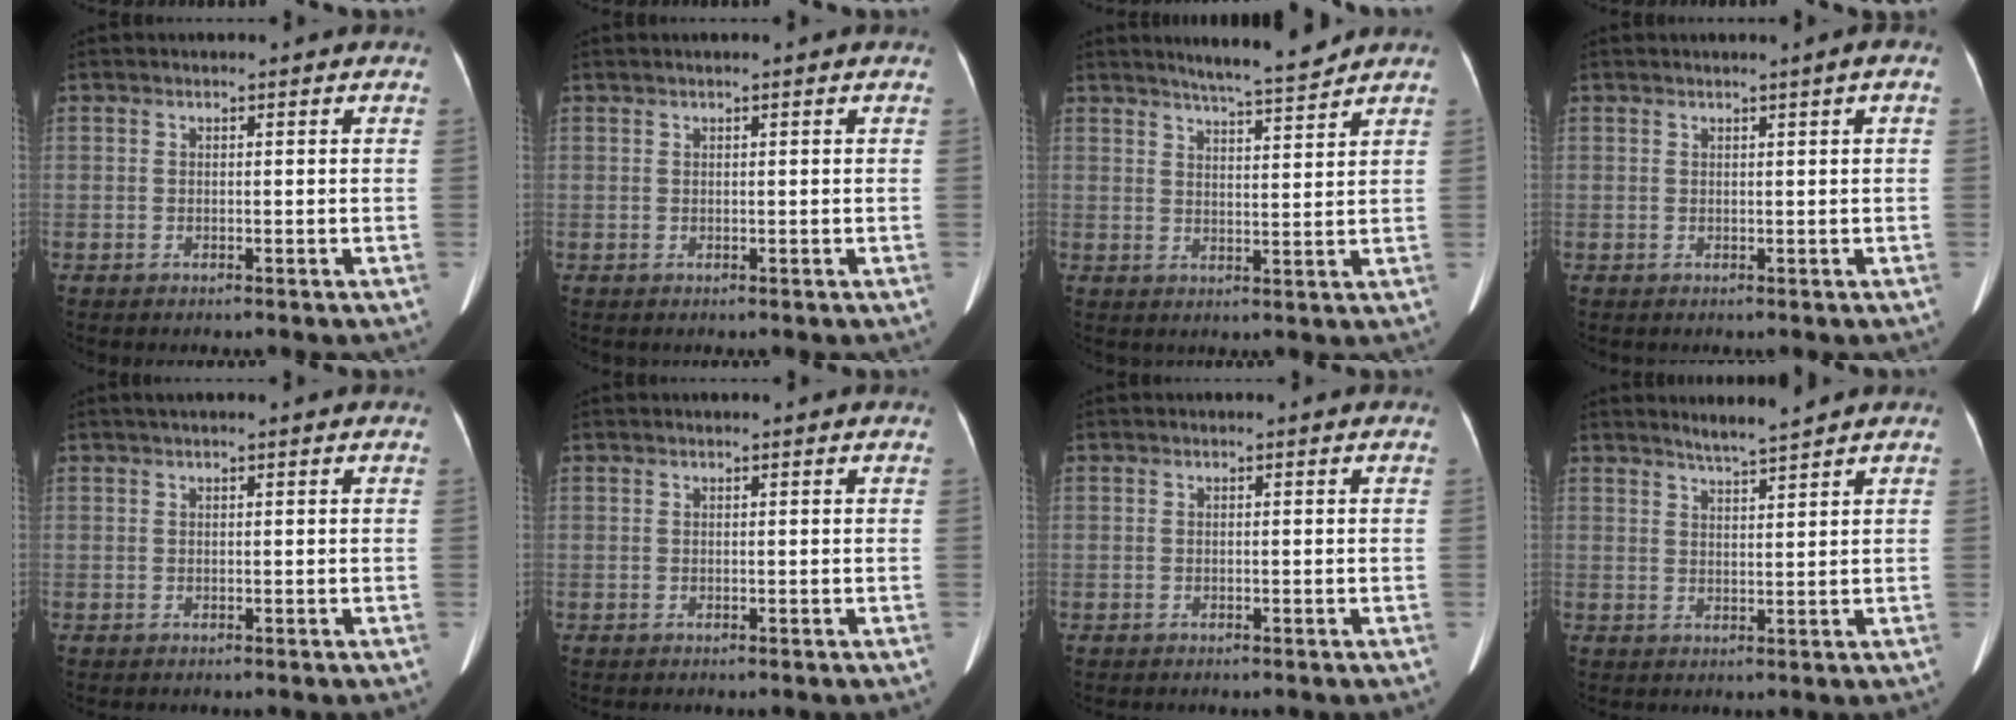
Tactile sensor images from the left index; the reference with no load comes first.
{"total": 0.9, "force": [0.8, -0.1, 0.4], "torque": [-0.009, 0.015, 0.020]}
{"total": 6.6, "force": [6.1, -0.5, 2.5], "torque": [-0.048, -0.005, 0.096]}
{"total": 1.0, "force": [0.5, -0.2, 0.9], "torque": [-0.013, -0.001, 0.010]}
{"total": 1.7, "force": [1.3, 0.1, 1.1], "torque": [-0.014, 0.028, 0.021]}
{"total": 0.0}
{"total": 0.0}
{"total": 3.4, "force": [3.1, -0.6, 1.2], "torque": [-0.025, -0.004, 0.057]}